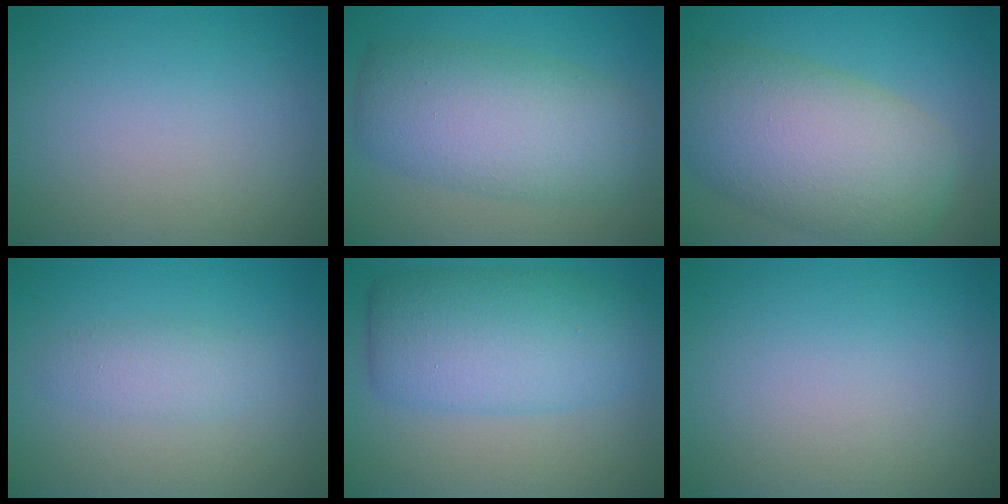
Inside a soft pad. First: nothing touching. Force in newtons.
{"total": 8.0, "press": 8.0, "slide": 0.3}
{"total": 10.9, "press": 10.9, "slide": 0.5}
{"total": 2.0, "press": 2.0, "slide": 0.0}
{"total": 7.9, "press": 7.9, "slide": 0.1}
{"total": 0.0}